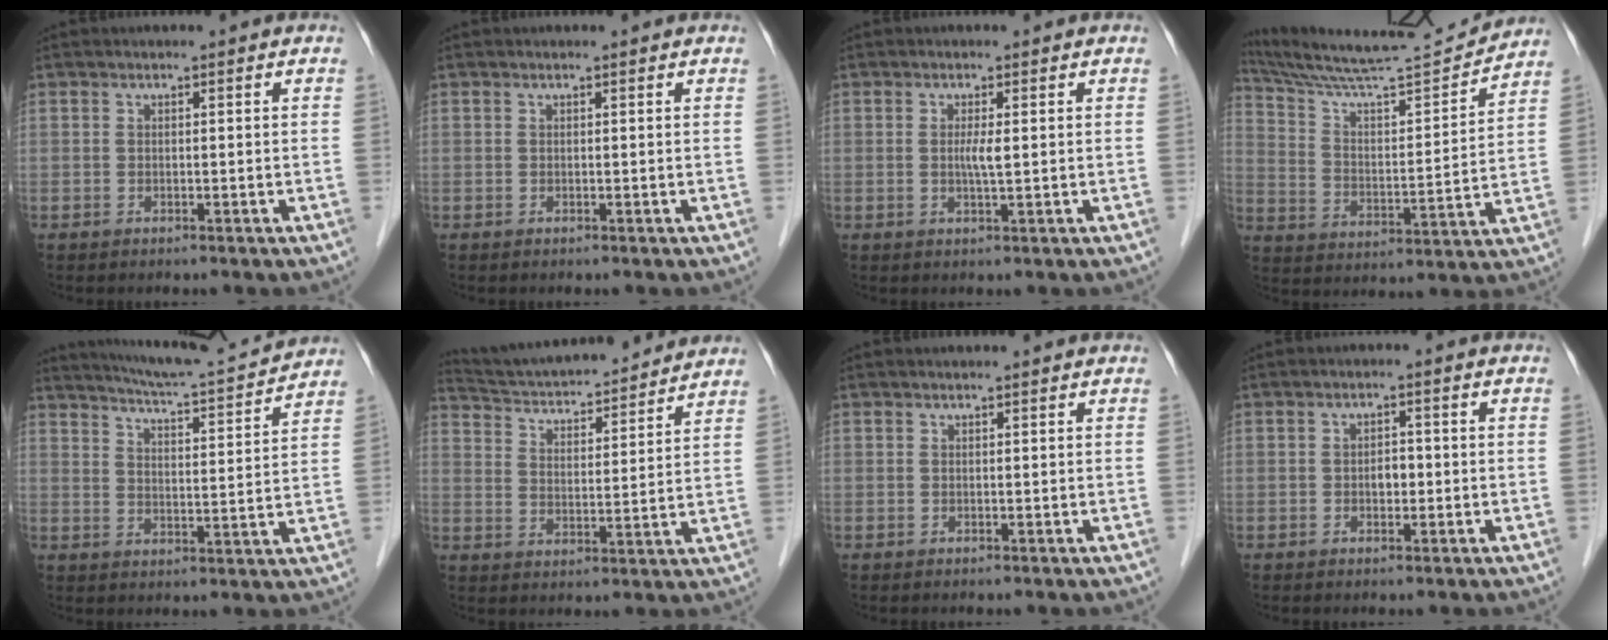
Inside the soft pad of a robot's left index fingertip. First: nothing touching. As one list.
[{"total": 0.6, "force": [0.5, 0.0, 0.1], "torque": [-0.005, 0.002, 0.005]}, {"total": 1.9, "force": [0.2, -0.1, 1.9], "torque": [-0.041, -0.002, 0.002]}, {"total": 17.5, "force": [16.8, 0.0, 4.9], "torque": [-0.097, -0.015, 0.270]}, {"total": 14.4, "force": [13.7, 0.1, 4.5], "torque": [-0.082, -0.003, 0.193]}, {"total": 18.8, "force": [17.6, 2.3, 6.3], "torque": [-0.102, 0.021, 0.260]}, {"total": 2.0, "force": [1.9, 0.1, 0.7], "torque": [-0.010, 0.016, 0.023]}, {"total": 1.9, "force": [-0.3, 1.2, 1.5], "torque": [-0.021, 0.004, -0.004]}]